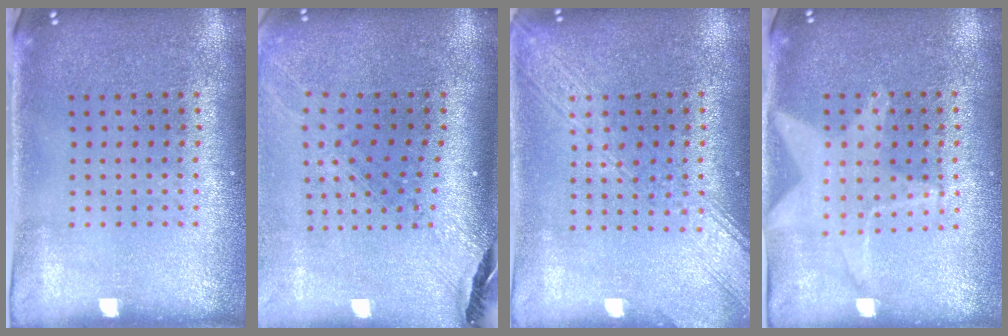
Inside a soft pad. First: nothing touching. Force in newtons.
{"total": 1.8, "press": 1.6, "slide": 0.9}
{"total": 3.4, "press": 3.4, "slide": 0.5}
{"total": 1.2, "press": 1.2, "slide": 0.2}